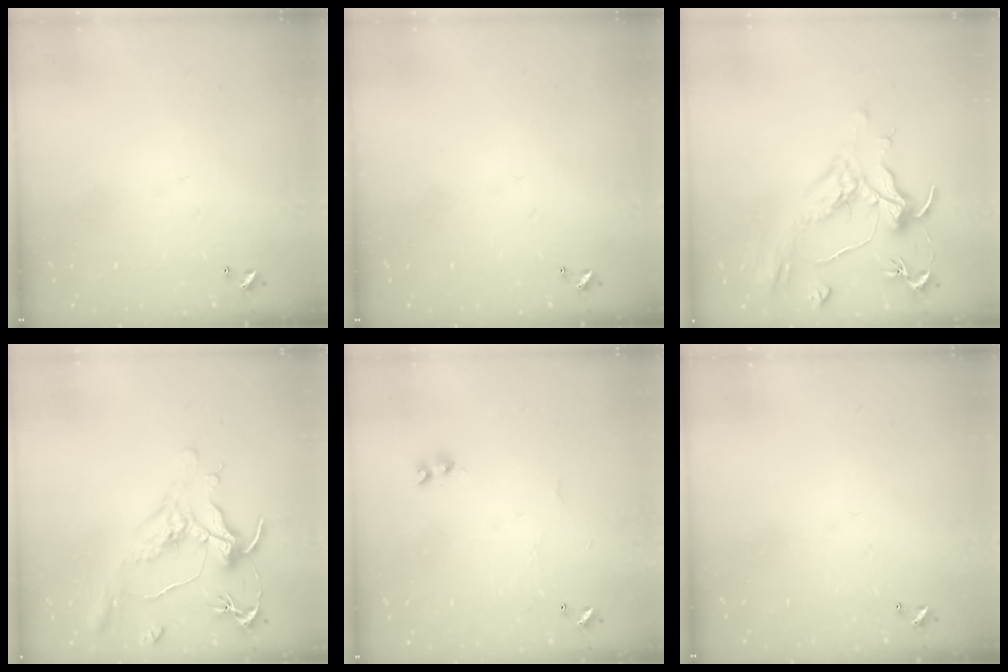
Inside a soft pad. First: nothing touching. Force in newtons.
{"total": 0.0}
{"total": 1.1, "press": 0.1, "slide": 1.1}
{"total": 1.3, "press": 1.1, "slide": 0.7}
{"total": 2.1, "press": 2.1, "slide": 0.5}
{"total": 0.0}